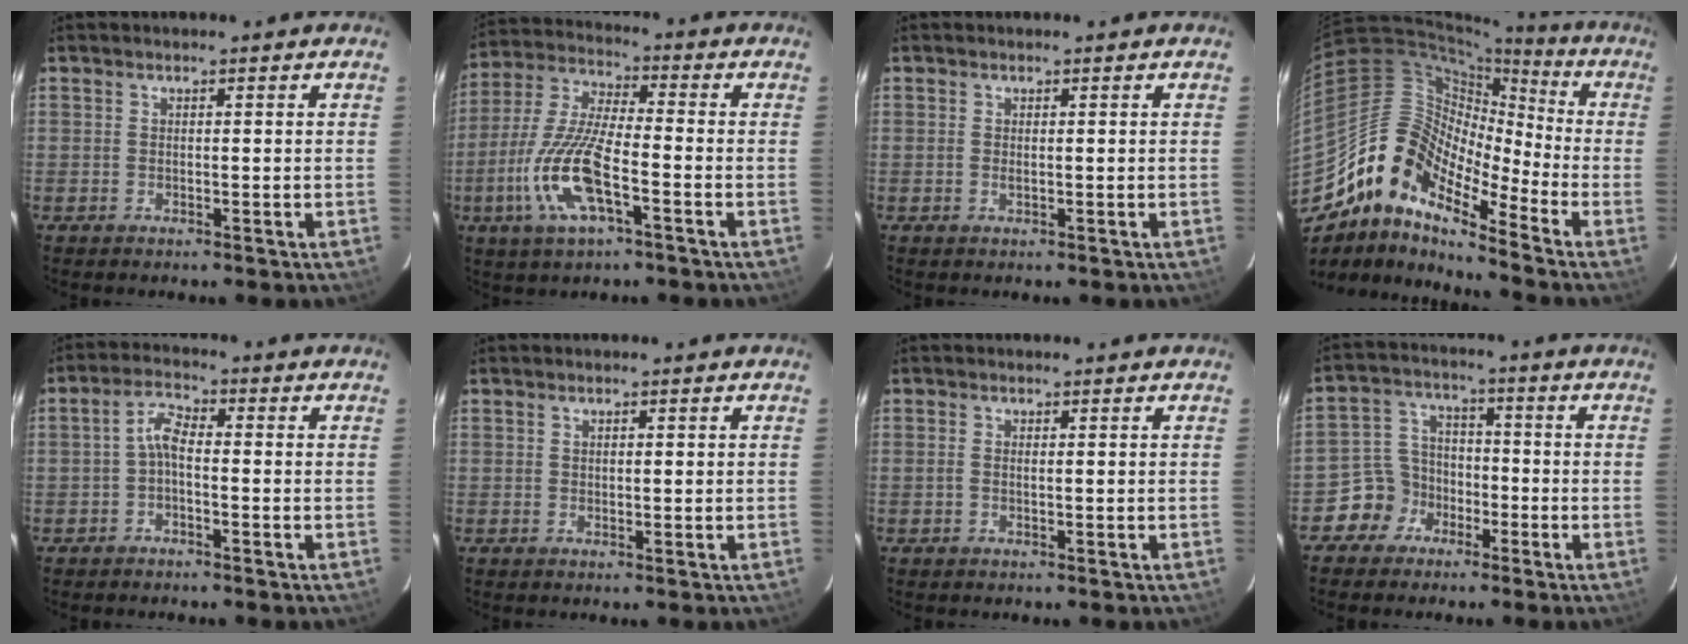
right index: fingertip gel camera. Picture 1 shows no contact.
{"total": 14.5, "force": [-5.5, 3.9, 12.9], "torque": [-0.282, -0.010, -0.110]}
{"total": 0.6, "force": [0.1, 0.1, 0.6], "torque": [-0.012, 0.000, 0.001]}
{"total": 13.6, "force": [-10.2, 4.7, 7.7], "torque": [-0.111, 0.014, -0.213]}
{"total": 3.3, "force": [-1.1, 1.3, 2.8], "torque": [-0.062, 0.013, -0.025]}
{"total": 0.8, "force": [0.4, 0.3, 0.6], "torque": [-0.010, 0.002, 0.008]}
{"total": 0.6, "force": [0.1, 0.0, 0.6], "torque": [-0.015, 0.000, -0.001]}
{"total": 6.9, "force": [-4.1, 5.5, 0.5], "torque": [-0.019, 0.034, -0.078]}